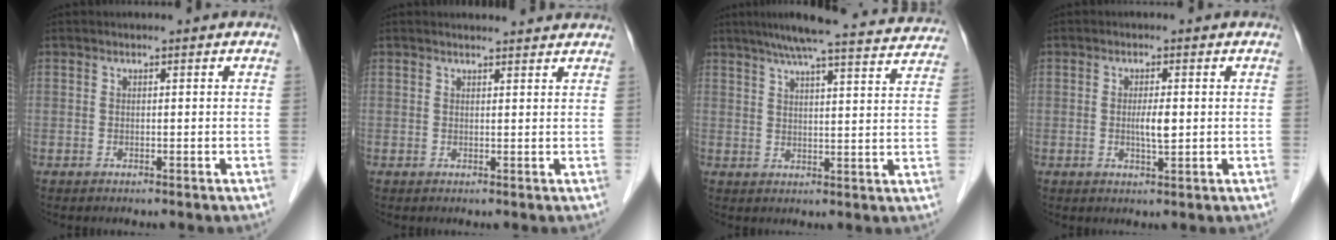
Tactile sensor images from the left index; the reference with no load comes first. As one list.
[{"total": 4.4, "force": [4.3, 0.6, 0.9], "torque": [-0.014, 0.012, 0.047]}, {"total": 21.9, "force": [20.1, 1.4, 8.5], "torque": [-0.127, -0.004, 0.247]}, {"total": 2.8, "force": [-0.1, 0.5, 2.7], "torque": [-0.051, -0.002, 0.000]}]